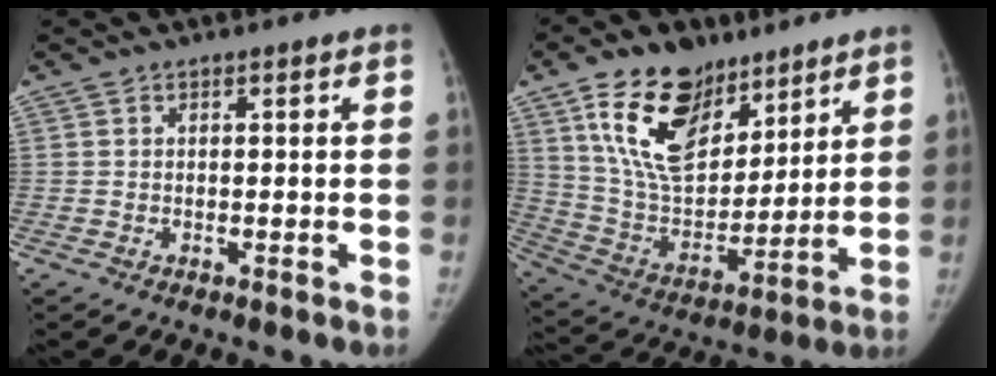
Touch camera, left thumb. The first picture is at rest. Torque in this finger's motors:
{"motor_torque": [0.36, 0.42, 1.67, -1.10, 0.46]}